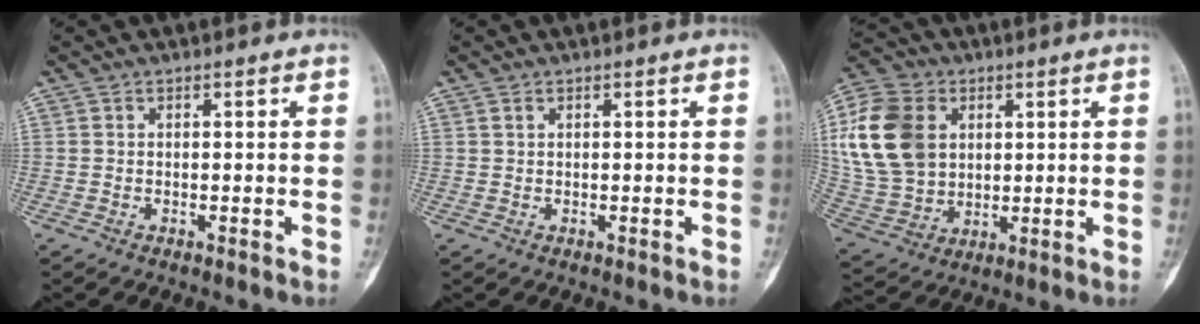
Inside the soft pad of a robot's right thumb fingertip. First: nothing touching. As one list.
[{"total": 0.5, "force": [0.3, 0.3, 0.3], "torque": [-0.007, 0.001, 0.007]}, {"total": 18.2, "force": [4.2, 13.6, 11.3], "torque": [-0.220, 0.001, 0.086]}]